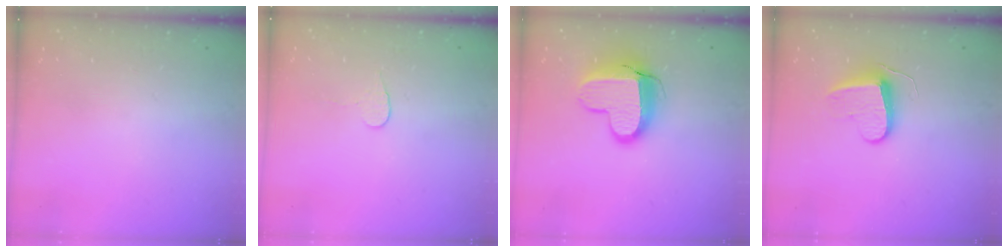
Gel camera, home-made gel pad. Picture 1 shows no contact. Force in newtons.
{"total": 3.8, "press": 3.8, "slide": 0.4}
{"total": 13.3, "press": 13.3, "slide": 0.9}
{"total": 8.8, "press": 8.8, "slide": 0.2}